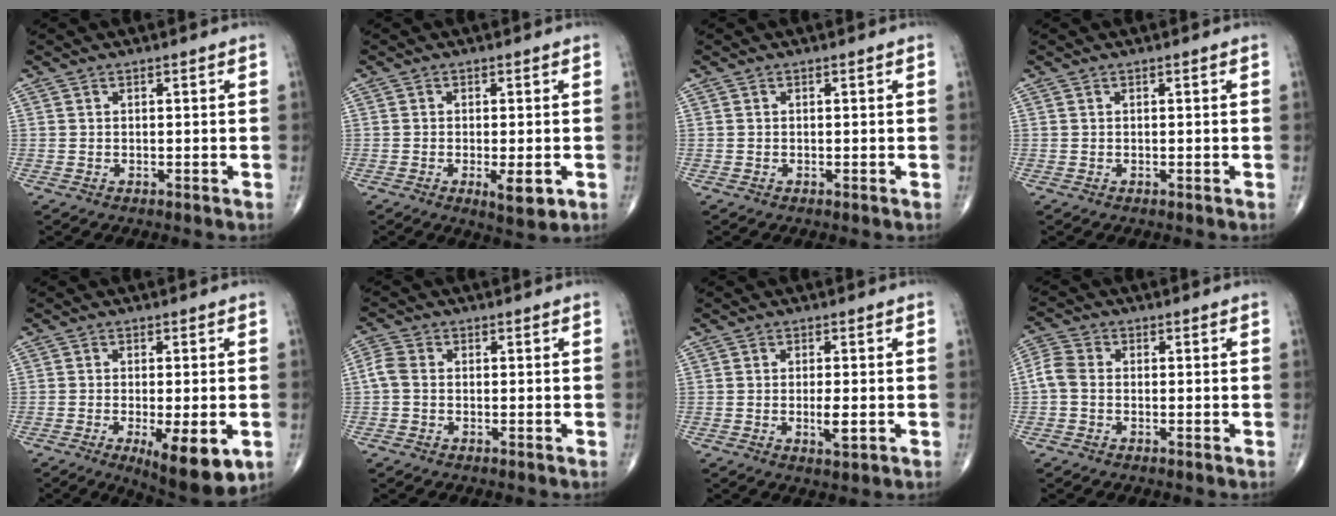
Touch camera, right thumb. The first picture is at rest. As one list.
[{"total": 4.8, "force": [-1.5, 1.6, 4.3], "torque": [-0.063, -0.010, -0.020]}, {"total": 0.0}, {"total": 0.0}, {"total": 11.3, "force": [-3.9, 3.6, 10.0], "torque": [-0.140, -0.017, -0.049]}, {"total": 3.1, "force": [-0.4, 2.2, 2.2], "torque": [-0.051, 0.005, -0.017]}, {"total": 3.4, "force": [-0.6, 0.9, 3.3], "torque": [-0.057, -0.007, -0.009]}, {"total": 4.3, "force": [-0.6, 3.1, 2.9], "torque": [-0.065, 0.010, -0.023]}]